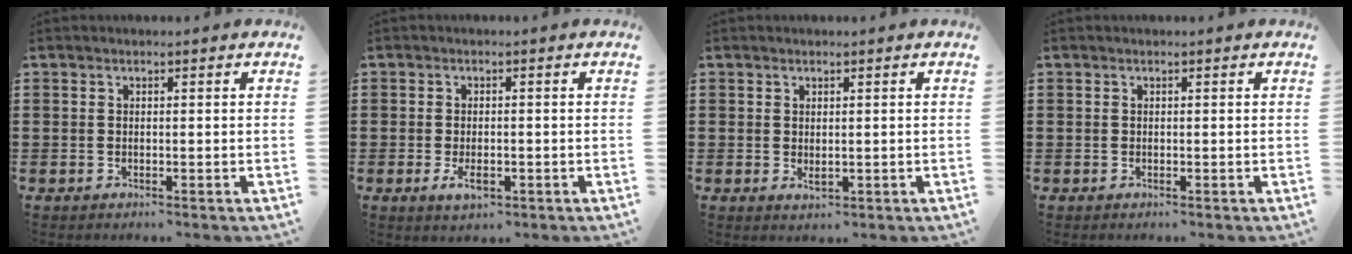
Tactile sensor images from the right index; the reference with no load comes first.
{"total": 2.7, "force": [-1.0, 1.1, 2.3], "torque": [-0.050, -0.006, -0.018]}
{"total": 1.0, "force": [0.2, 0.3, 0.9], "torque": [-0.019, -0.004, 0.006]}
{"total": 0.0}